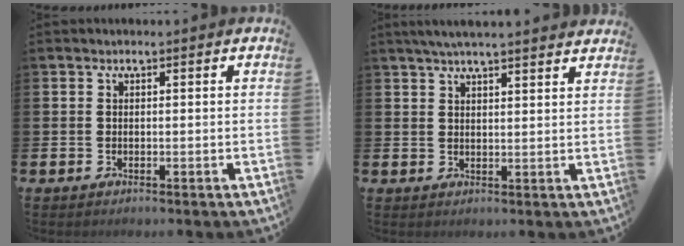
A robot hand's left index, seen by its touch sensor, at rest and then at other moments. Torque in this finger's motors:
{"motor_torque": [0.66, -1.47, 0.27, 0.04]}